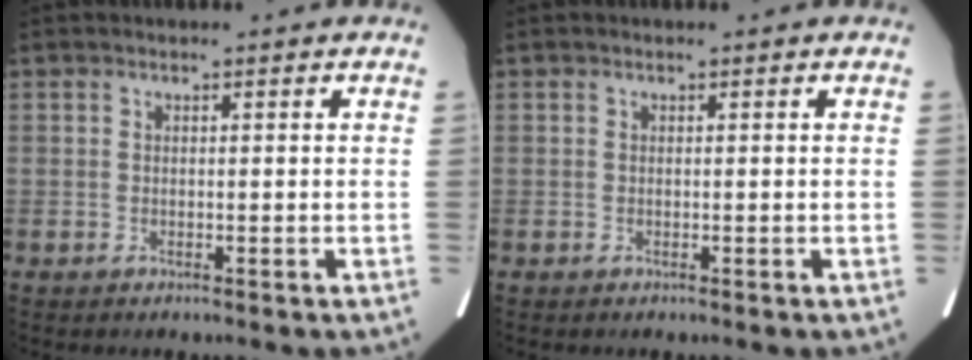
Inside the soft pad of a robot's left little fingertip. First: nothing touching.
{"total": 0.0}